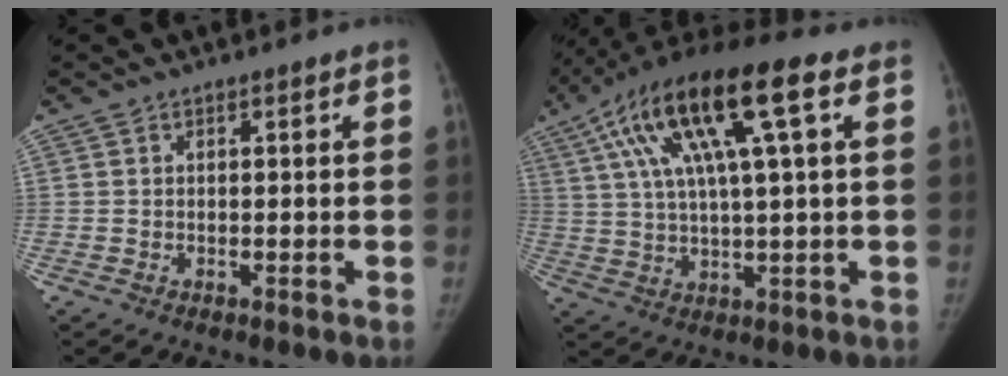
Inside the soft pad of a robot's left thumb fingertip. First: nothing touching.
{"total": 19.2, "force": [7.3, 4.4, 17.2], "torque": [-0.334, 0.017, 0.125]}